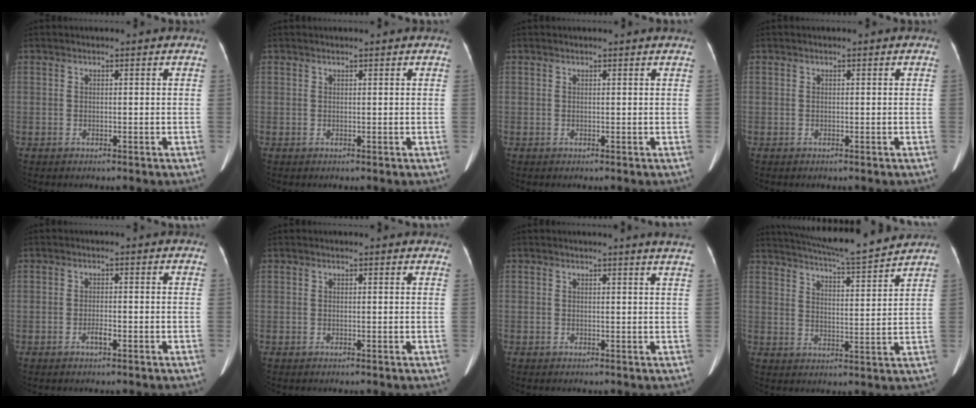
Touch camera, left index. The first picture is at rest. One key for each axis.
{"total": 1.1, "fx": 1.0, "fy": 0.1, "fz": 0.5, "tx": -0.006, "ty": 0.014, "tz": 0.016}
{"total": 1.1, "fx": 1.1, "fy": -0.2, "fz": 0.2, "tx": -0.013, "ty": 0.000, "tz": 0.011}
{"total": 0.0}
{"total": 1.5, "fx": -0.9, "fy": 0.2, "fz": 1.1, "tx": -0.024, "ty": -0.002, "tz": -0.014}
{"total": 2.7, "fx": 2.6, "fy": 0.6, "fz": 0.6, "tx": -0.013, "ty": 0.006, "tz": 0.016}
{"total": 3.7, "fx": 3.4, "fy": -0.3, "fz": 1.5, "tx": -0.021, "ty": -0.002, "tz": 0.019}
{"total": 14.8, "fx": 13.7, "fy": -0.4, "fz": 5.5, "tx": -0.099, "ty": -0.006, "tz": 0.199}